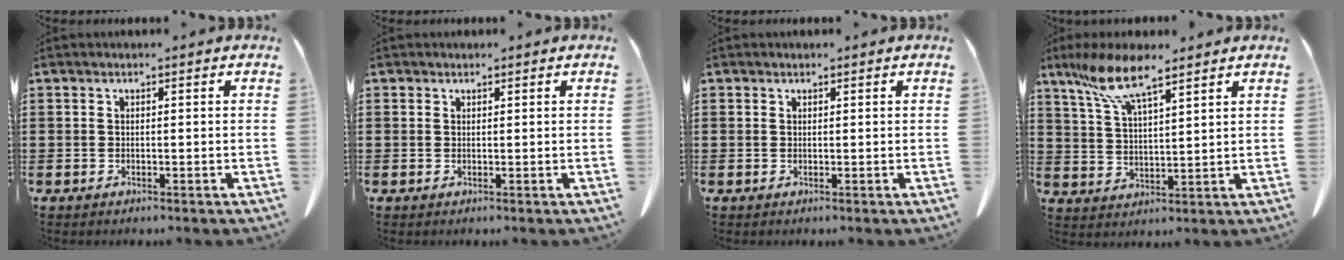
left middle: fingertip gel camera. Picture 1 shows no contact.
{"total": 0.8, "force": [0.7, 0.3, 0.1], "torque": [-0.005, 0.000, 0.015]}
{"total": 0.6, "force": [0.5, 0.2, 0.0], "torque": [-0.003, -0.001, 0.011]}
{"total": 8.6, "force": [6.3, 2.0, 5.5], "torque": [-0.133, -0.016, 0.113]}